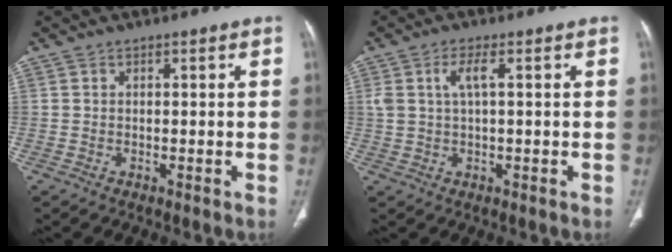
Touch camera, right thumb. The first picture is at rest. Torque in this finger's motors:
{"motor_torque": [0.08, -0.02, 0.45, 0.41, 0.09]}